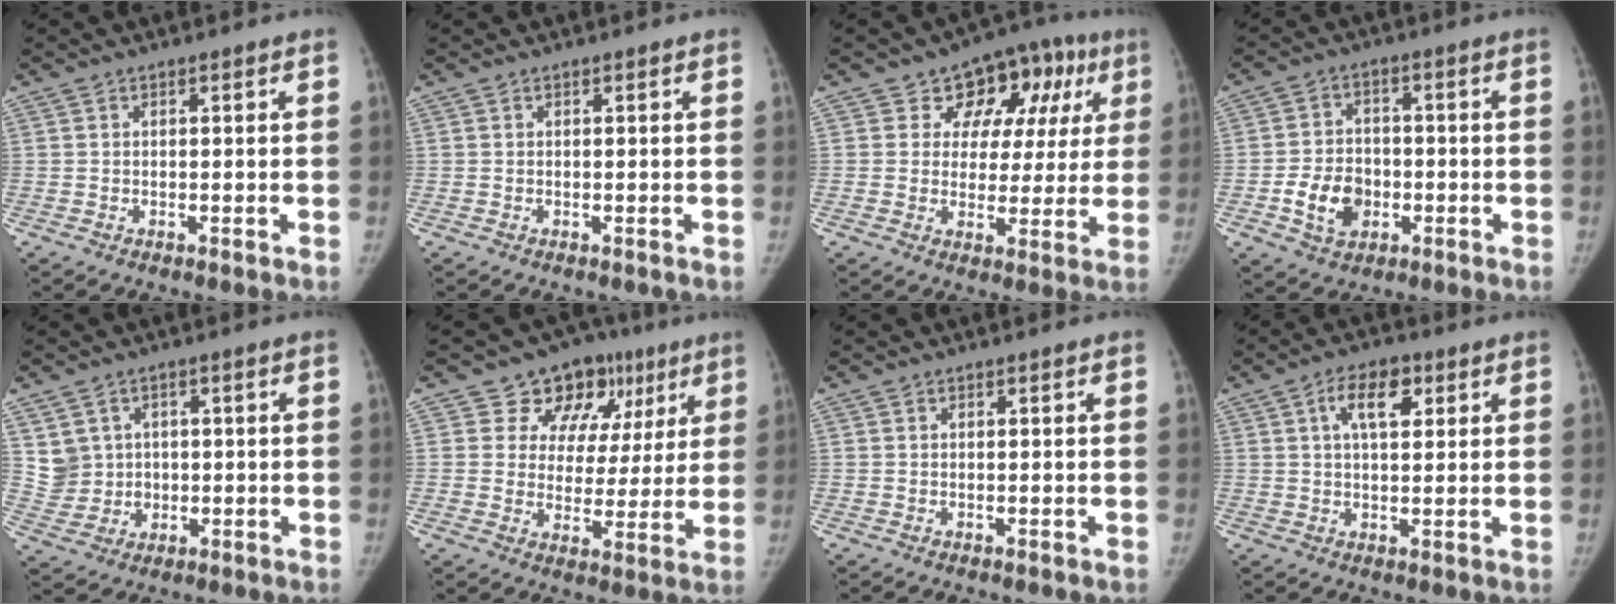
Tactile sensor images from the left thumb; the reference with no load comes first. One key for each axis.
{"total": 0.0}
{"total": 13.2, "fx": 5.8, "fy": 9.7, "fz": 6.8, "tx": -0.021, "ty": 0.001, "tz": 0.075}
{"total": 8.7, "fx": -2.6, "fy": 6.5, "fz": 5.2, "tx": -0.072, "ty": 0.017, "tz": -0.043}
{"total": 6.3, "fx": 1.3, "fy": 6.0, "fz": 1.3, "tx": 0.004, "ty": -0.001, "tz": 0.030}
{"total": 13.1, "fx": 7.1, "fy": 10.0, "fz": 4.6, "tx": -0.002, "ty": -0.010, "tz": 0.098}
{"total": 0.0}
{"total": 7.1, "fx": 2.8, "fy": 3.4, "fz": 5.6, "tx": -0.083, "ty": 0.000, "tz": 0.042}